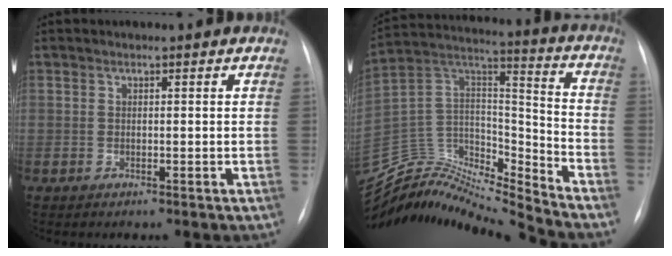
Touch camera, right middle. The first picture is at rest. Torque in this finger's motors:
{"motor_torque": [-0.52, -0.36, -0.25, -0.09]}